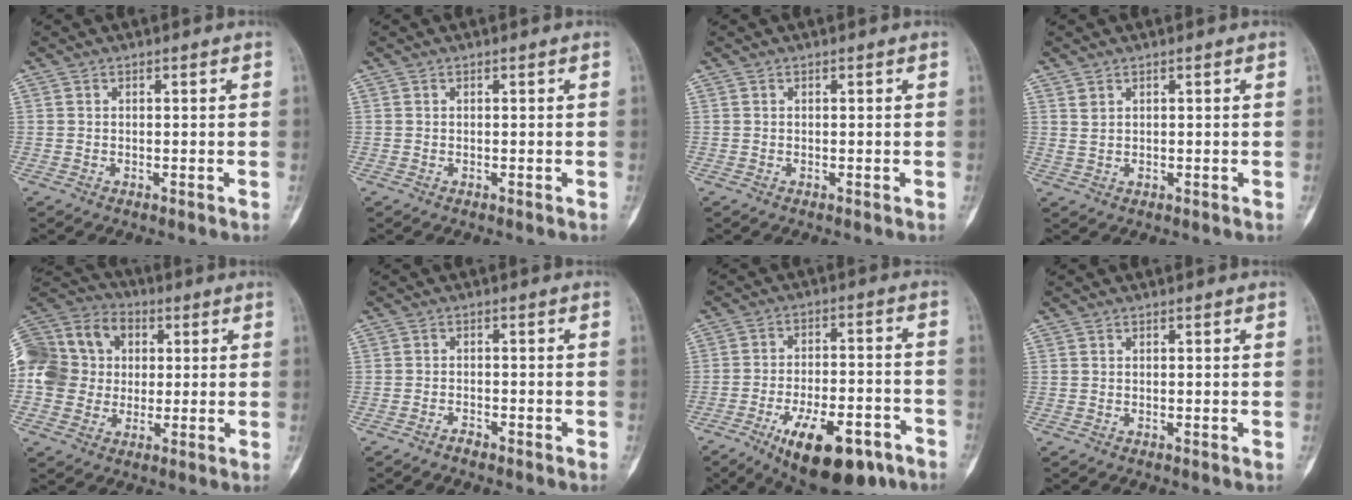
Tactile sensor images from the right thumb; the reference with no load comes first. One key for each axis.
{"total": 0.0}
{"total": 0.0}
{"total": 1.4, "fx": 0.8, "fy": 0.8, "fz": 0.8, "tx": -0.014, "ty": -0.002, "tz": 0.022}
{"total": 18.8, "fx": 1.8, "fy": 16.6, "fz": 8.7, "tx": -0.172, "ty": 0.041, "tz": 0.035}
{"total": 1.3, "fx": -1.2, "fy": 0.3, "fz": 0.4, "tx": -0.012, "ty": 0.007, "tz": -0.024}
{"total": 17.5, "fx": -9.9, "fy": 7.1, "fz": 12.5, "tx": -0.176, "ty": 0.049, "tz": -0.145}
{"total": 0.0}